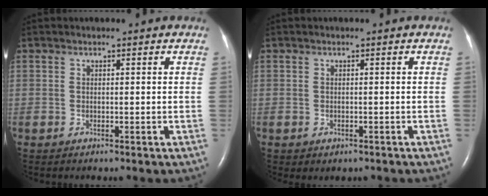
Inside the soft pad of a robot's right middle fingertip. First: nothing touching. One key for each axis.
{"total": 0.8, "fx": -0.4, "fy": 0.6, "fz": 0.5, "tx": -0.009, "ty": 0.000, "tz": 0.002}